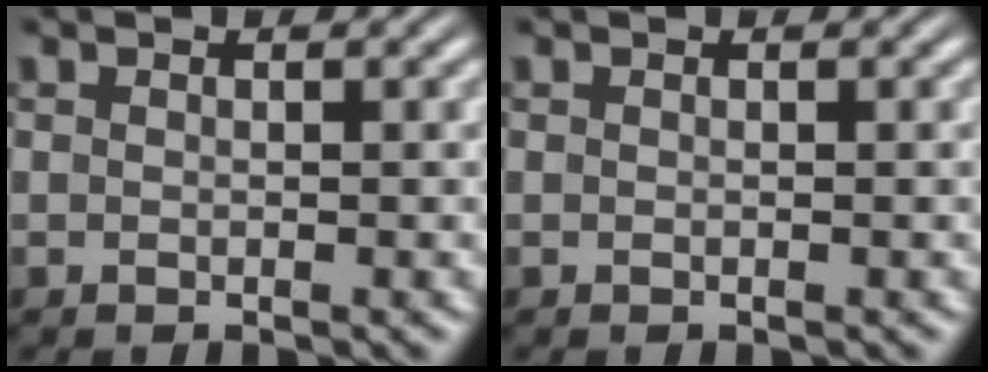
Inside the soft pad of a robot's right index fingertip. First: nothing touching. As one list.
[{"total": 0.0}]